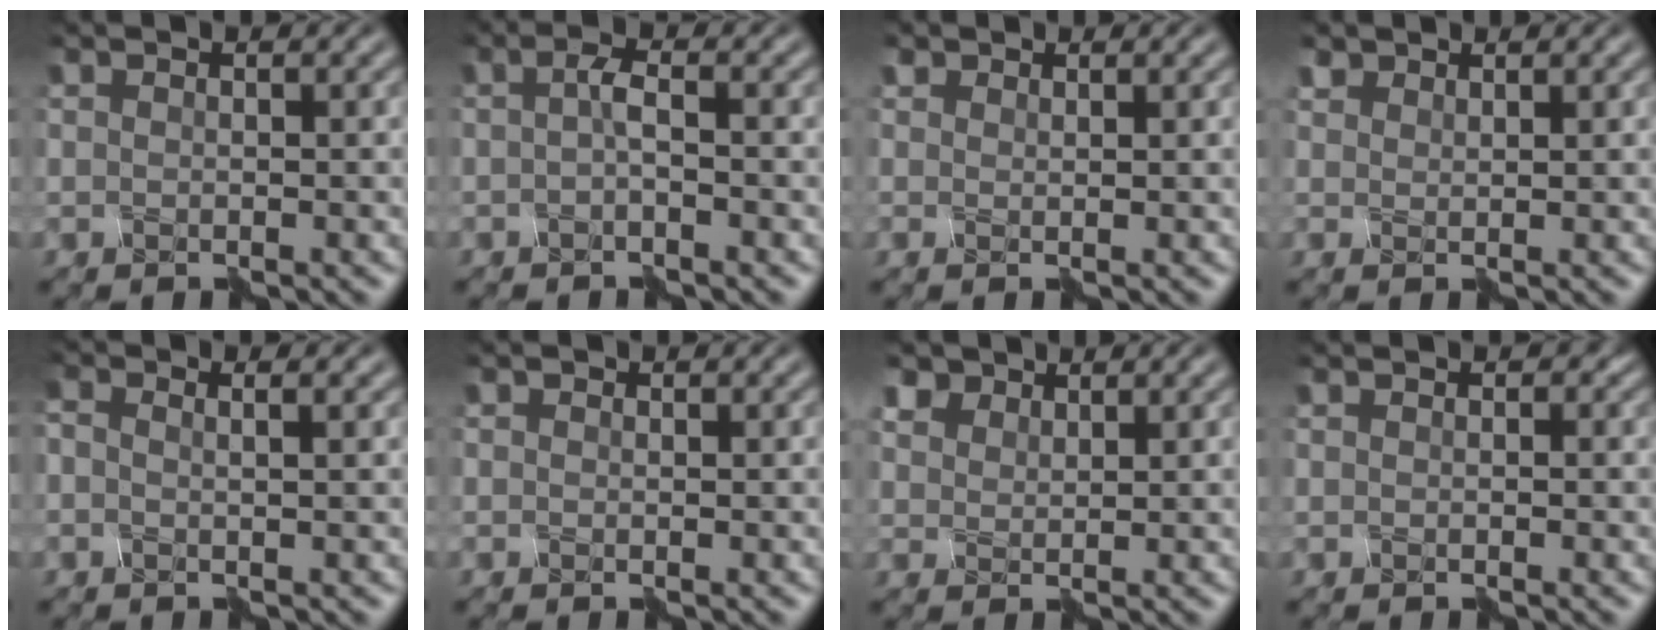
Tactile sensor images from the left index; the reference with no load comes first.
{"total": 1.4, "force": [-1.1, 0.0, 0.8], "torque": [-0.020, 0.003, -0.017]}
{"total": 0.9, "force": [0.8, 0.4, -0.2], "torque": [0.000, 0.002, 0.018]}
{"total": 1.3, "force": [1.1, 0.5, -0.4], "torque": [0.000, 0.004, 0.026]}
{"total": 2.6, "force": [0.6, 1.7, 1.9], "torque": [0.006, 0.027, -0.021]}
{"total": 0.8, "force": [-0.5, 0.3, -0.5], "torque": [0.009, 0.002, -0.007]}
{"total": 2.1, "force": [1.7, 1.2, -0.1], "torque": [-0.011, 0.005, 0.039]}
{"total": 0.9, "force": [-0.2, 0.8, 0.2], "torque": [0.003, 0.001, 0.002]}